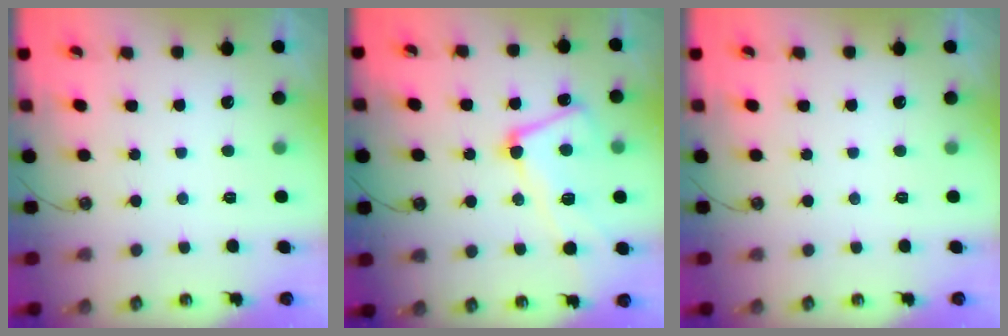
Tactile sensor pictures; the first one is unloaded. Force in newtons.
{"total": 8.2, "press": 8.1, "slide": 1.5}
{"total": 0.0}